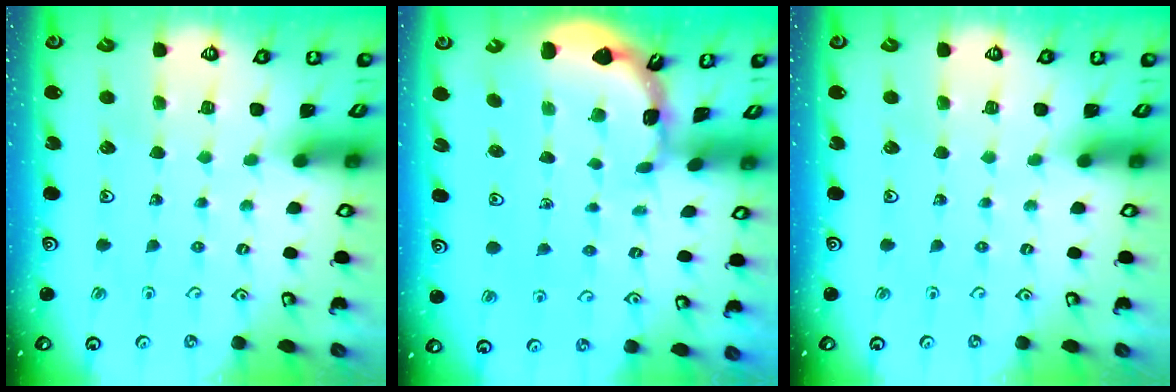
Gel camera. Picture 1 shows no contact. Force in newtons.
{"total": 1.7, "press": 1.7, "slide": 0.1}
{"total": 0.0}